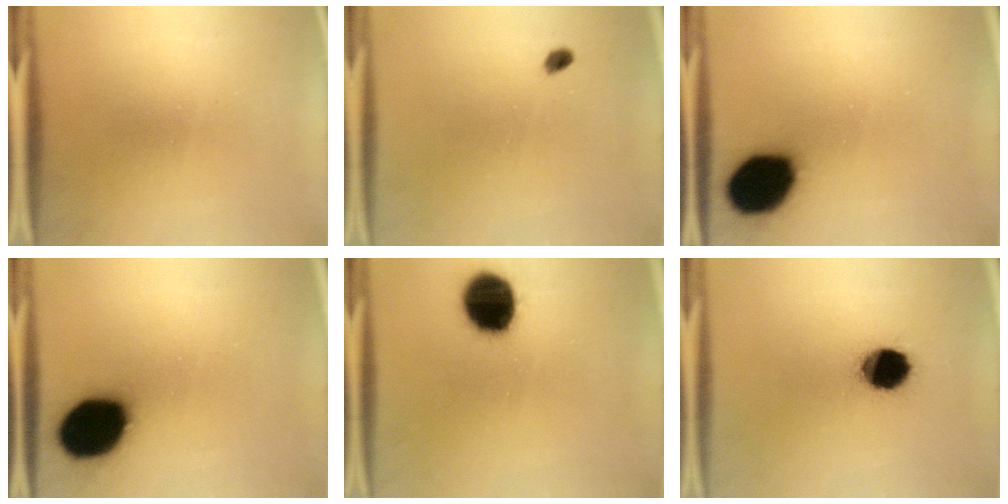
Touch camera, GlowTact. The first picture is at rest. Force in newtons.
{"total": 2.0}
{"total": 17.1}
{"total": 19.1}
{"total": 15.1}
{"total": 10.8}